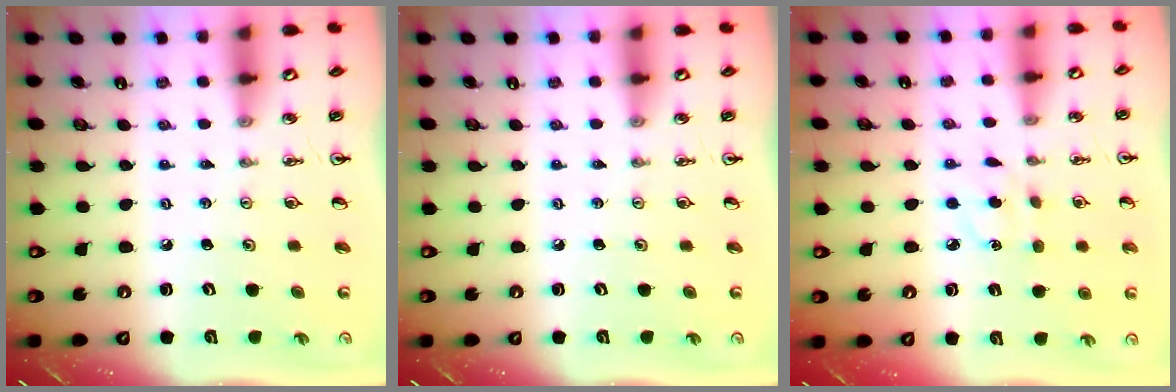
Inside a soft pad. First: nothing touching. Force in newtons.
{"total": 0.0}
{"total": 3.9, "press": 3.9, "slide": 0.5}